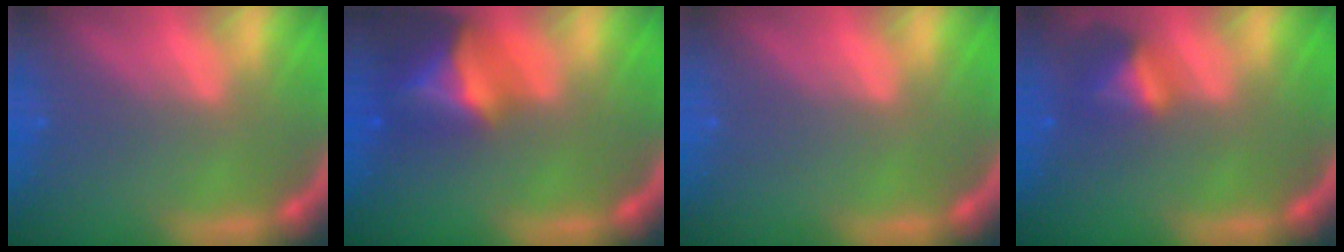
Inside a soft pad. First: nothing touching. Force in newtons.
{"total": 6.4}
{"total": 0.0}
{"total": 2.9}